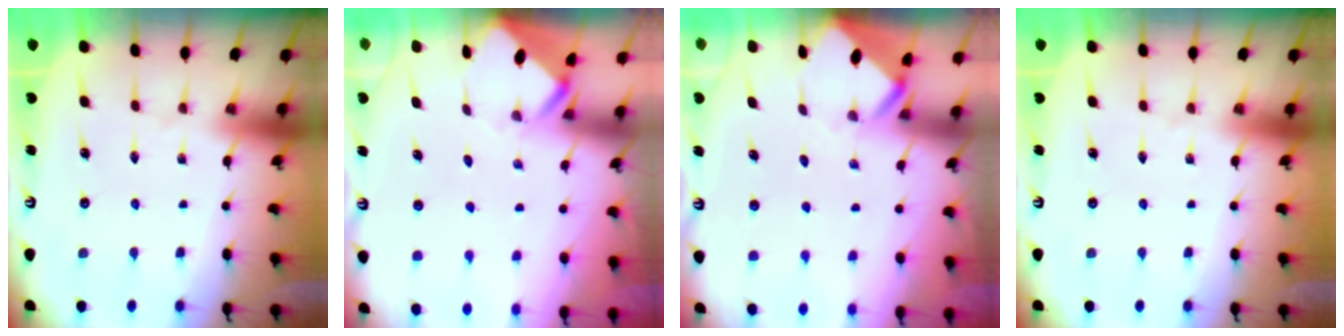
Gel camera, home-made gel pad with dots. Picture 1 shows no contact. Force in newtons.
{"total": 3.3, "press": 3.3, "slide": 0.2}
{"total": 3.7, "press": 3.7, "slide": 0.2}
{"total": 0.0}